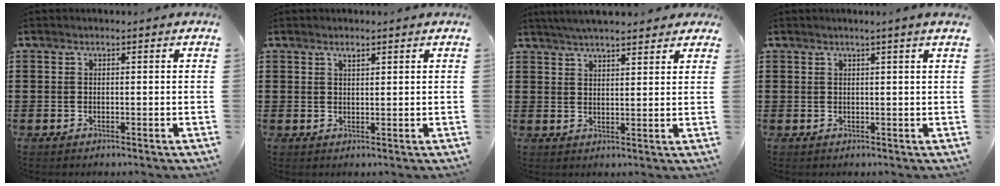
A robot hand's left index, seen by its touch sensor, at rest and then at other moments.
{"total": 1.0, "force": [0.8, 0.3, 0.6], "torque": [-0.013, 0.000, 0.014]}
{"total": 4.7, "force": [4.3, 0.4, 1.8], "torque": [-0.047, -0.002, 0.080]}
{"total": 1.3, "force": [0.8, -0.5, 0.8], "torque": [-0.014, -0.004, 0.015]}